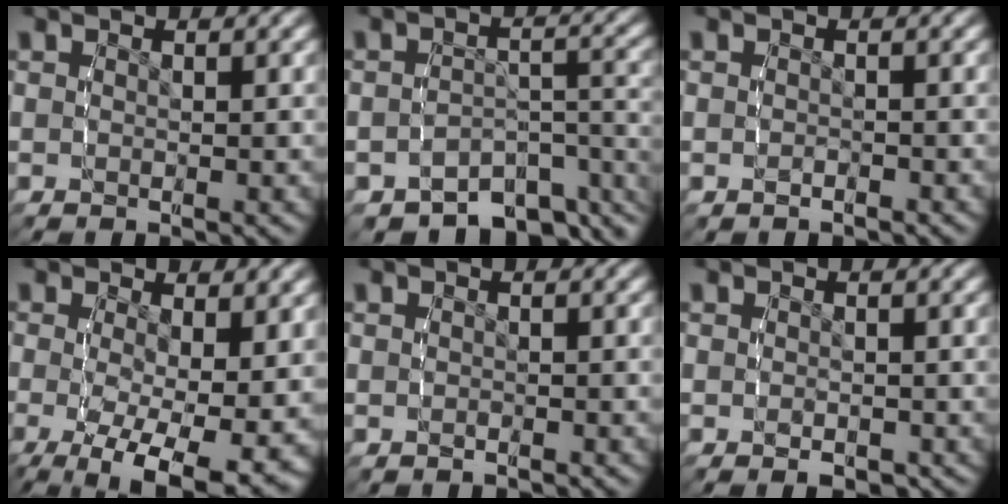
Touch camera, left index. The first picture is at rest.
{"total": 9.9, "force": [-7.9, 4.4, 4.0], "torque": [-0.034, -0.011, -0.118]}
{"total": 0.8, "force": [-0.7, 0.2, 0.0], "torque": [-0.001, -0.003, -0.007]}
{"total": 9.2, "force": [-4.0, 3.8, 7.3], "torque": [-0.134, -0.061, -0.034]}
{"total": 0.0}
{"total": 1.1, "force": [-0.8, 0.5, 0.6], "torque": [-0.008, -0.007, -0.008]}